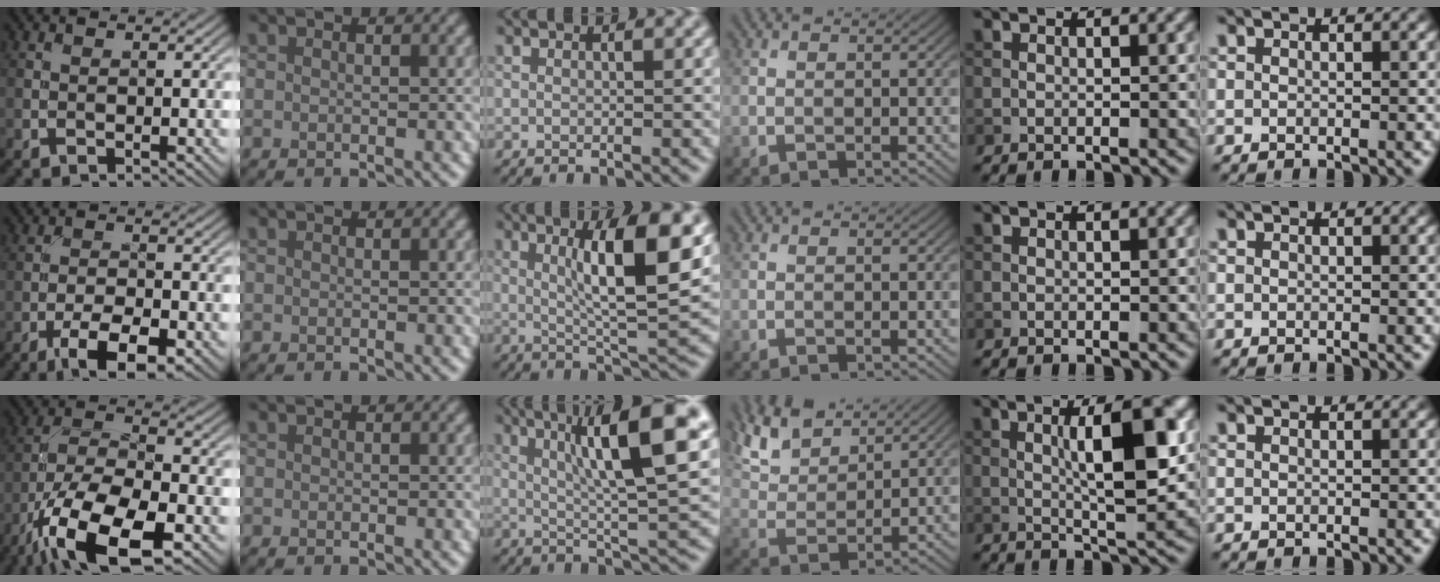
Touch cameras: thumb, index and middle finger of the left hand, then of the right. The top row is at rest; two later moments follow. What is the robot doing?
{"motion": "unscrew", "object": "medicine bottle"}